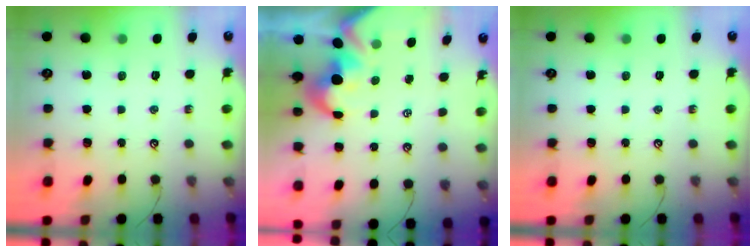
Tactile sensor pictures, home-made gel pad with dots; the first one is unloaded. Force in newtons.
{"total": 3.2, "press": 3.0, "slide": 1.2}
{"total": 0.0}